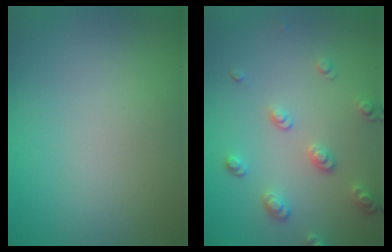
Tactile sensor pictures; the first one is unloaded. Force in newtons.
{"total": 2.6, "press": 2.4, "slide": 0.9}